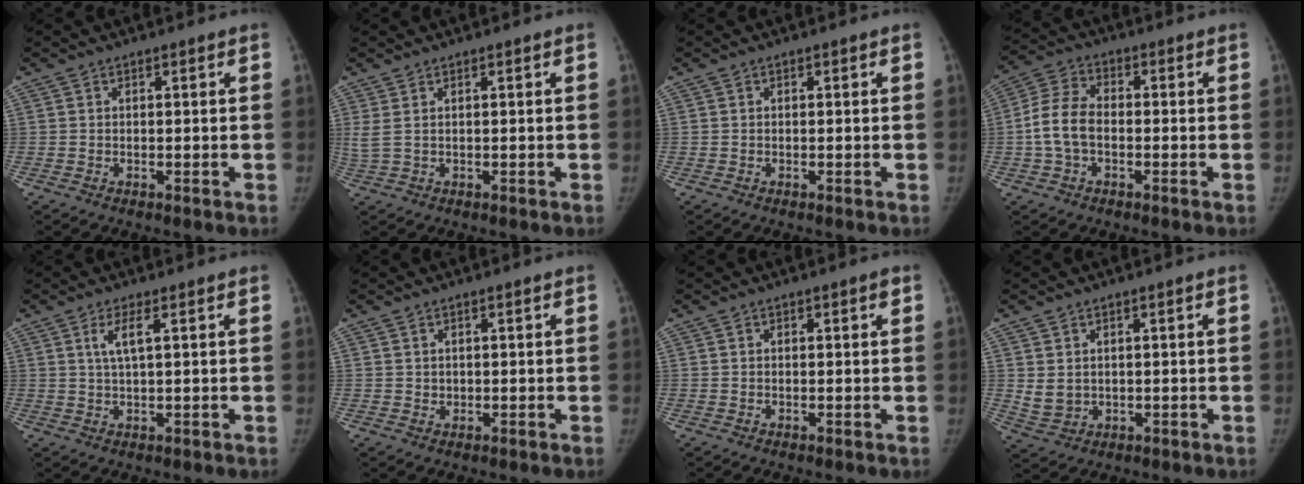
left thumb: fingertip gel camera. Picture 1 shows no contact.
{"total": 2.5, "force": [0.8, 0.9, 2.2], "torque": [-0.071, 0.010, 0.027]}
{"total": 0.0}
{"total": 8.0, "force": [-1.4, 5.1, 6.0], "torque": [-0.124, 0.023, -0.036]}
{"total": 3.5, "force": [1.3, 0.6, 3.2], "torque": [-0.070, -0.002, 0.028]}
{"total": 0.7, "force": [0.3, 0.6, 0.1], "torque": [0.007, -0.003, 0.003]}
{"total": 0.8, "force": [0.3, 0.3, 0.6], "torque": [-0.005, 0.001, 0.004]}
{"total": 3.6, "force": [0.8, 3.0, 1.9], "torque": [-0.027, -0.012, 0.029]}